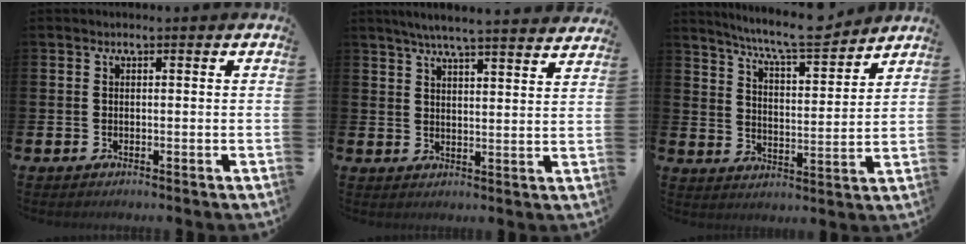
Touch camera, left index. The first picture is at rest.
{"total": 5.9, "force": [5.6, -0.3, 1.7], "torque": [-0.047, -0.028, 0.099]}
{"total": 8.3, "force": [7.7, 0.5, 2.9], "torque": [-0.078, -0.049, 0.136]}